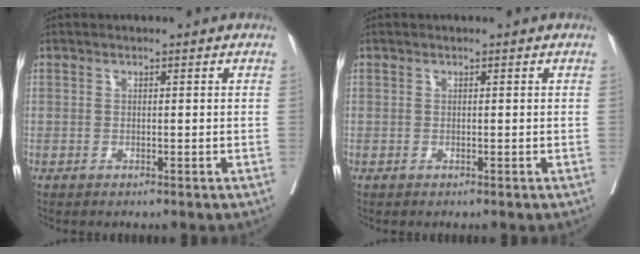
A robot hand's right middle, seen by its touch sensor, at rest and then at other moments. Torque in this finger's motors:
{"motor_torque": [0.07, -0.12, 0.00, 0.00]}